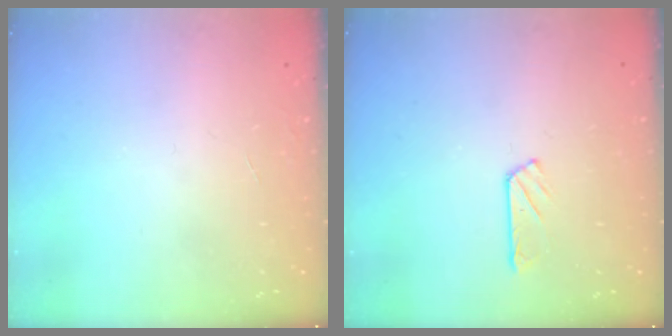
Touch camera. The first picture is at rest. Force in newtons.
{"total": 3.1, "press": 3.1, "slide": 0.4}